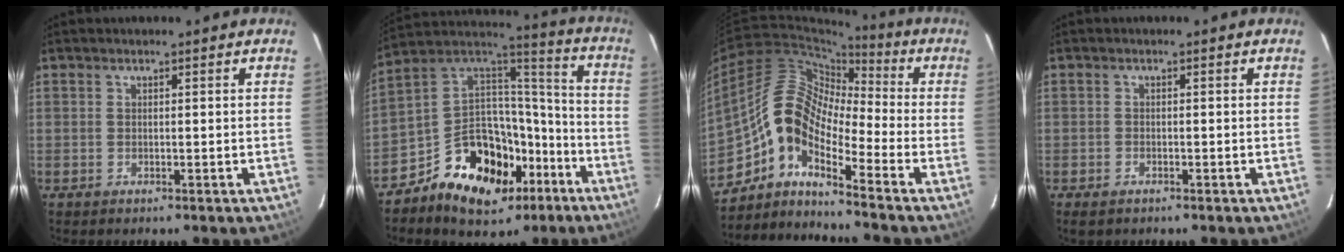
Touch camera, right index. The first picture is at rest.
{"total": 20.8, "force": [-10.1, 13.6, 12.0], "torque": [-0.241, 0.045, -0.144]}
{"total": 11.1, "force": [-6.1, 4.3, 8.2], "torque": [-0.135, 0.017, -0.140]}
{"total": 0.8, "force": [-0.7, 0.4, 0.1], "torque": [-0.005, 0.001, -0.013]}